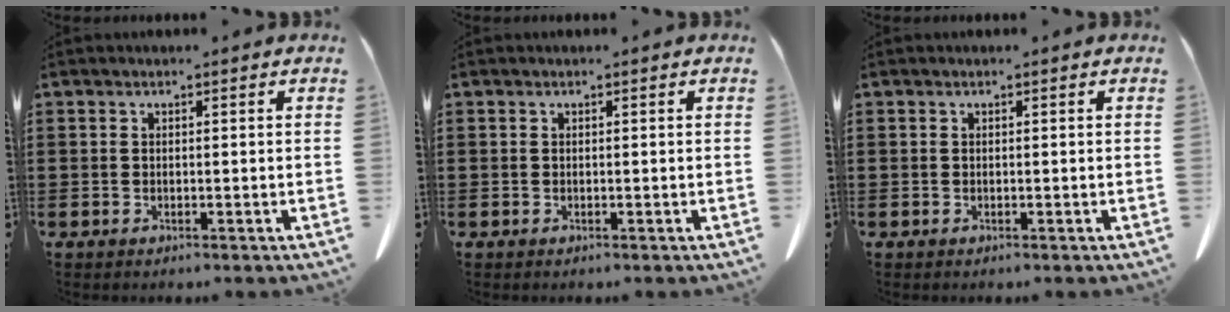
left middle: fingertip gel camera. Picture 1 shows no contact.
{"total": 0.0}
{"total": 0.0}